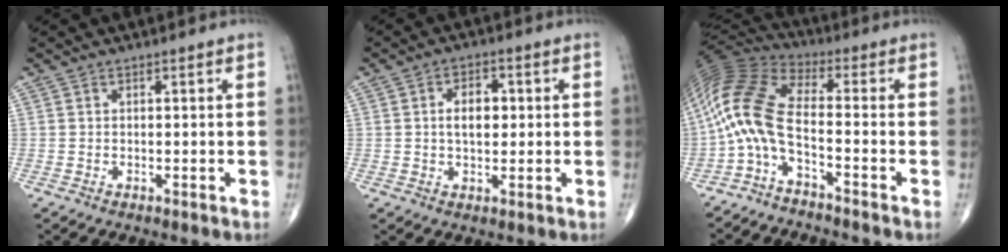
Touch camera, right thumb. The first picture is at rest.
{"total": 5.8, "force": [0.7, 3.5, 4.6], "torque": [-0.061, 0.005, 0.007]}
{"total": 11.6, "force": [-4.1, 3.6, 10.2], "torque": [-0.234, 0.065, -0.094]}